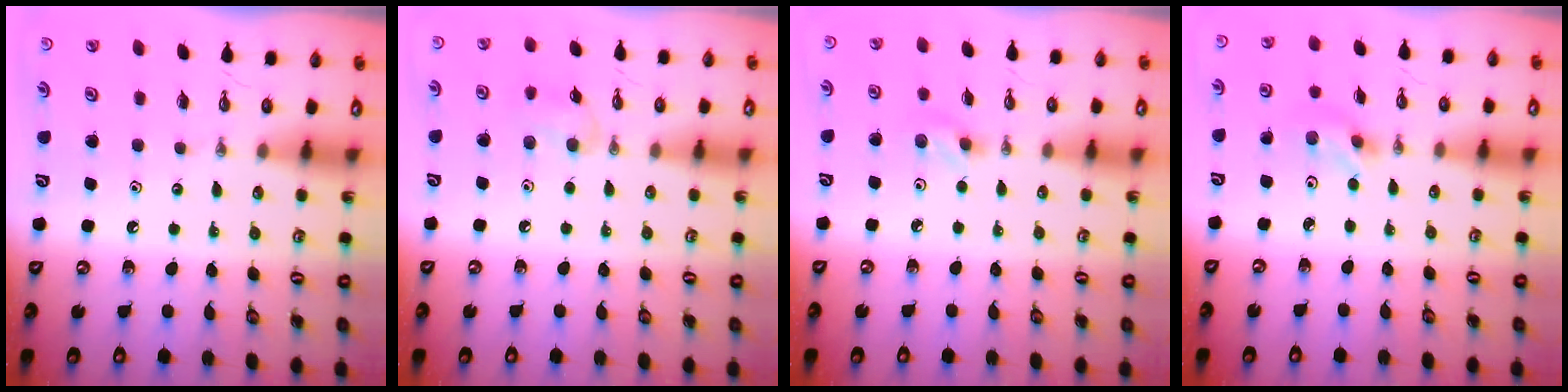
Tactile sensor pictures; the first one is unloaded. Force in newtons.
{"total": 9.6, "press": 9.1, "slide": 3.3}
{"total": 6.1, "press": 5.9, "slide": 1.7}
{"total": 2.9, "press": 2.8, "slide": 0.8}